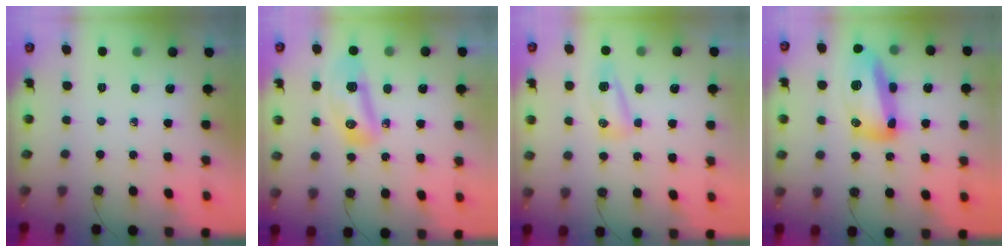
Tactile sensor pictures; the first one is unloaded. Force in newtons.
{"total": 17.0, "press": 13.5, "slide": 10.4}
{"total": 9.5, "press": 7.5, "slide": 5.9}
{"total": 16.6, "press": 16.5, "slide": 1.1}